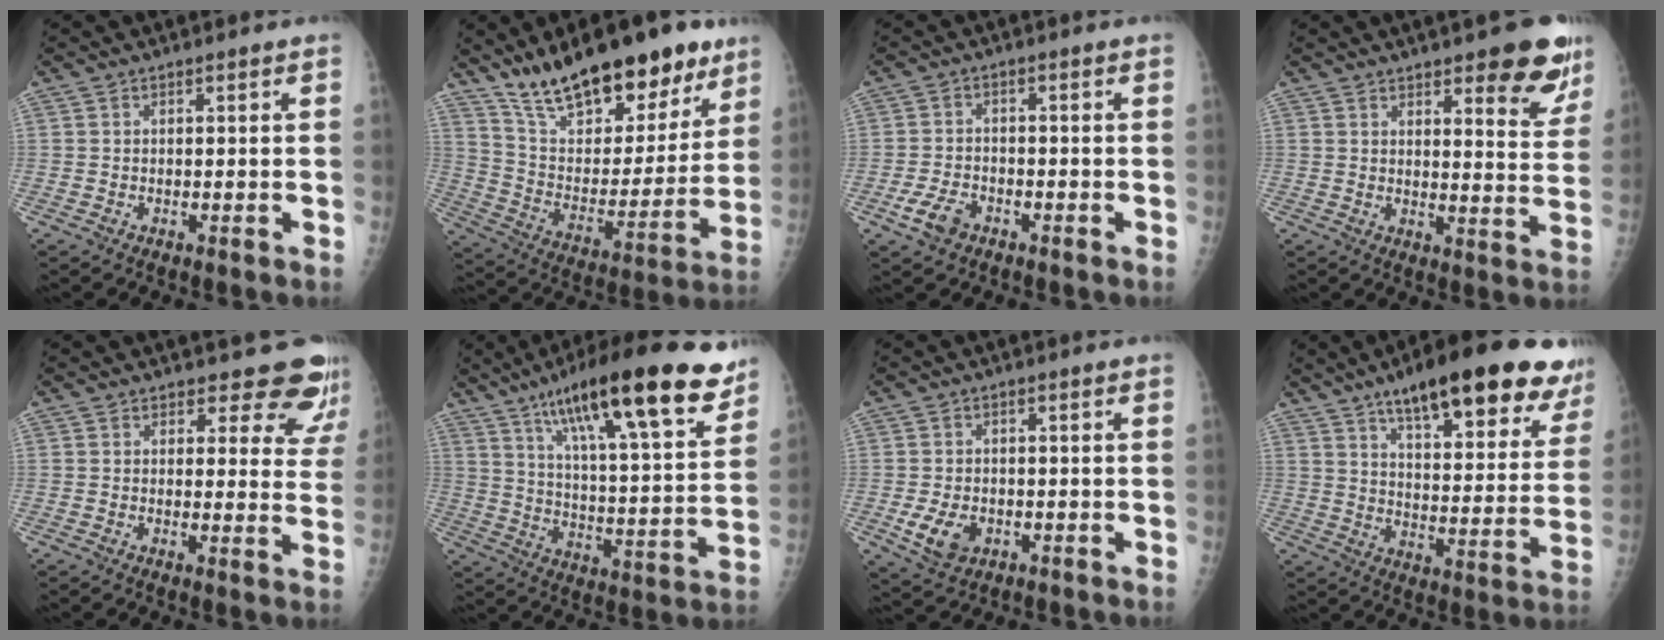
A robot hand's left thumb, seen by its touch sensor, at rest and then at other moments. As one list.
[{"total": 25.6, "force": [18.2, 10.4, 14.7], "torque": [-0.189, -0.071, 0.296]}, {"total": 4.8, "force": [-2.8, 3.0, 2.4], "torque": [-0.047, 0.011, -0.049]}, {"total": 11.7, "force": [7.5, 3.7, 8.2], "torque": [-0.056, -0.044, 0.093]}, {"total": 10.1, "force": [9.1, 4.1, 1.4], "torque": [0.036, -0.062, 0.078]}, {"total": 26.3, "force": [16.3, 6.3, 19.7], "torque": [-0.287, -0.042, 0.258]}, {"total": 5.8, "force": [-1.8, 4.3, 3.5], "torque": [-0.058, -0.003, -0.023]}, {"total": 27.0, "force": [18.3, 8.1, 18.1], "torque": [-0.217, -0.050, 0.250]}]